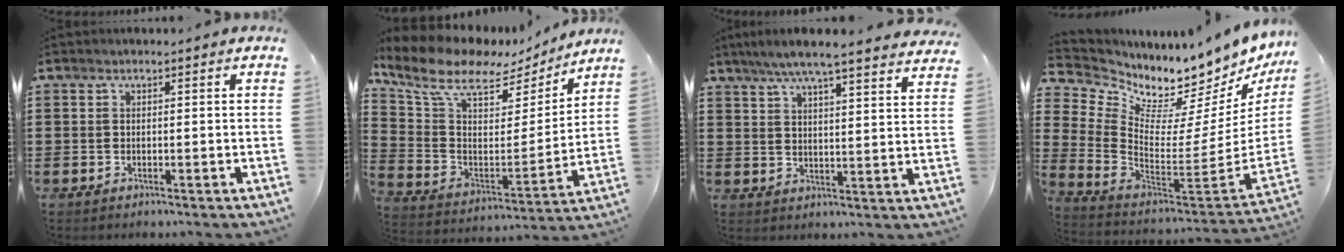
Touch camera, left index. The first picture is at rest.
{"total": 9.5, "force": [7.0, 4.2, 4.9], "torque": [-0.130, -0.038, 0.123]}
{"total": 5.9, "force": [5.2, -0.2, 2.7], "torque": [-0.071, -0.023, 0.091]}
{"total": 5.1, "force": [5.0, 0.9, -0.5], "torque": [-0.037, -0.076, 0.079]}